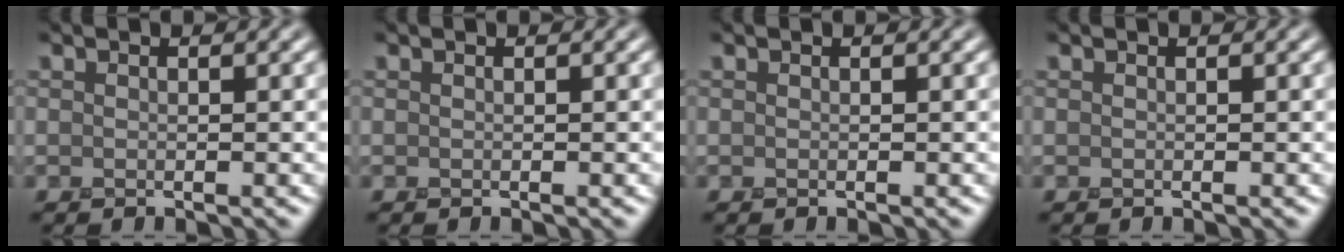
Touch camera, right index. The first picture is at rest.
{"total": 0.0}
{"total": 0.0}
{"total": 0.0}